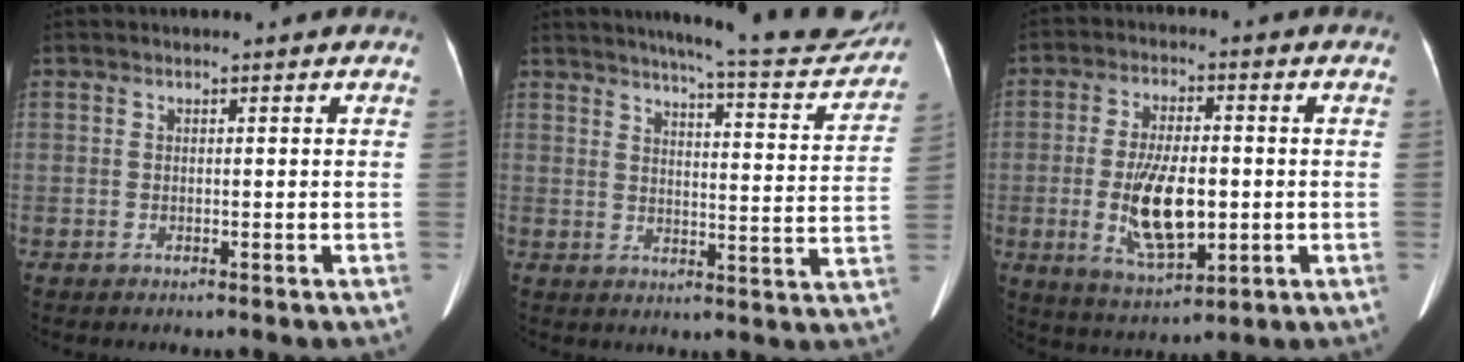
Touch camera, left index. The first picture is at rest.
{"total": 16.6, "force": [15.3, 1.4, 6.3], "torque": [-0.081, -0.044, 0.177]}
{"total": 10.7, "force": [-1.7, 4.0, 9.7], "torque": [-0.197, -0.010, -0.021]}